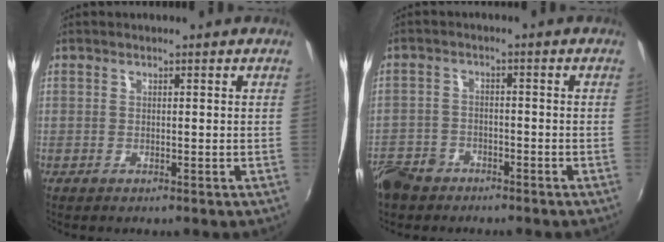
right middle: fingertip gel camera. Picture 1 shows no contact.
{"total": 9.0, "force": [-6.3, 5.8, 2.8], "torque": [-0.091, 0.003, -0.112]}